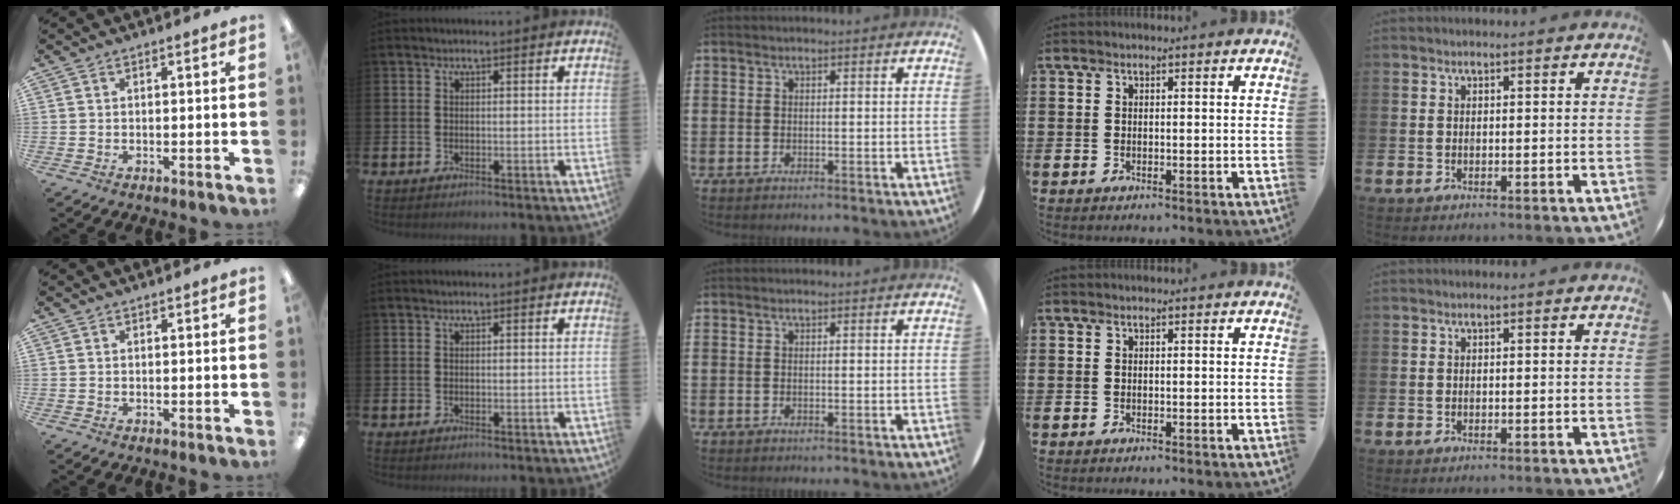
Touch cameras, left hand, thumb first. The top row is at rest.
{}